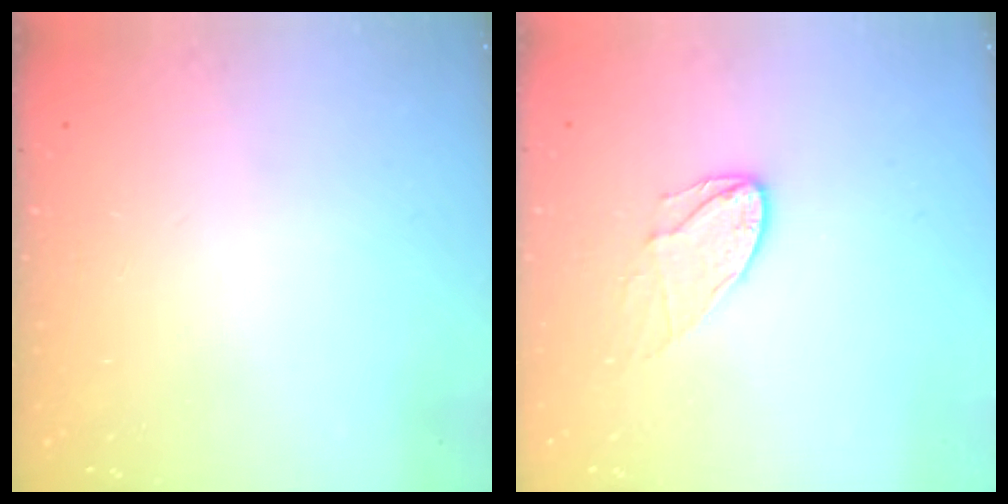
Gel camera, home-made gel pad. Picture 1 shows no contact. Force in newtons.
{"total": 7.6, "press": 7.6, "slide": 0.3}